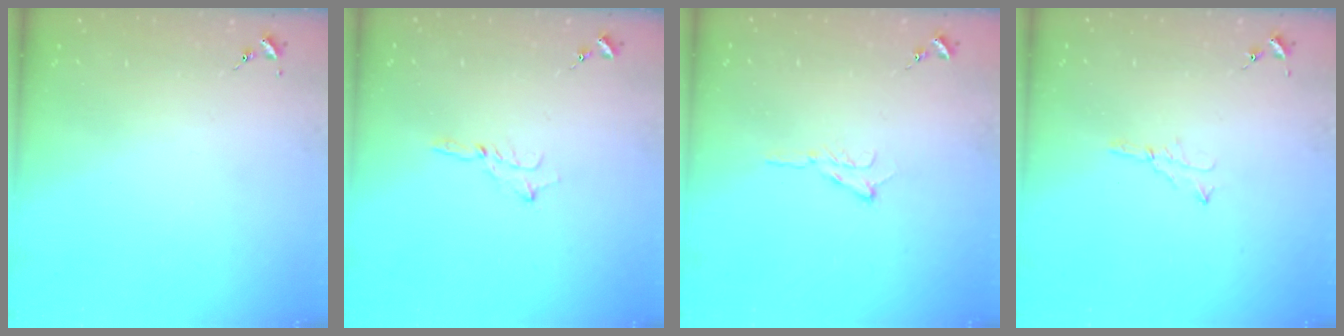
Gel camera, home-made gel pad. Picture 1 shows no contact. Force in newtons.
{"total": 2.9, "press": 2.9, "slide": 0.3}
{"total": 6.1, "press": 6.1, "slide": 0.7}
{"total": 3.9, "press": 3.9, "slide": 0.4}